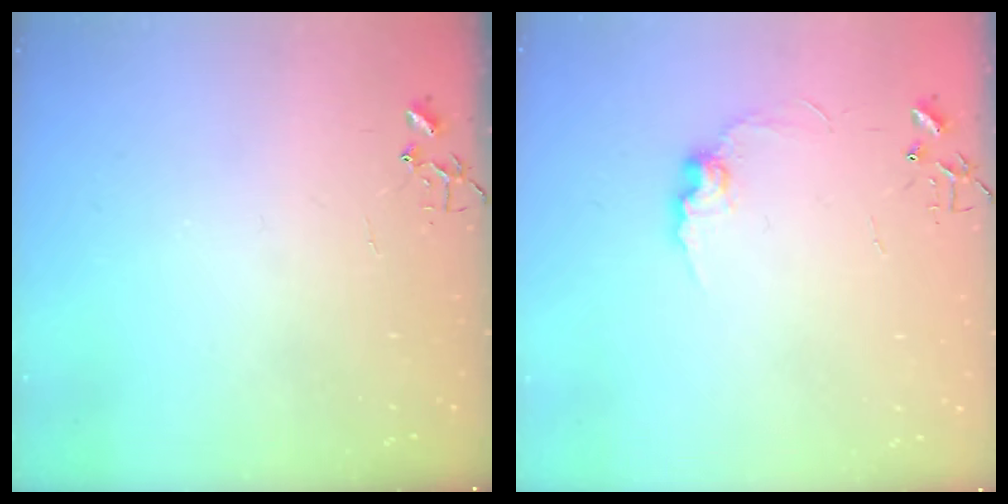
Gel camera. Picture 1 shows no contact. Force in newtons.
{"total": 8.0, "press": 8.0, "slide": 0.5}